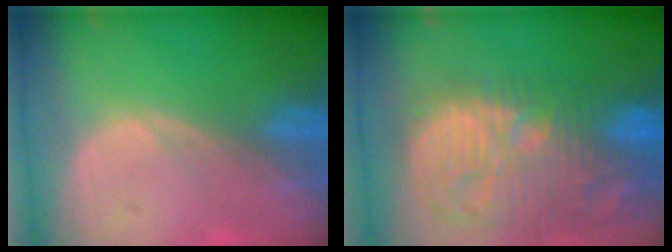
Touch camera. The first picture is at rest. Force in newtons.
{"total": 15.0, "press": 13.0, "slide": 7.4}